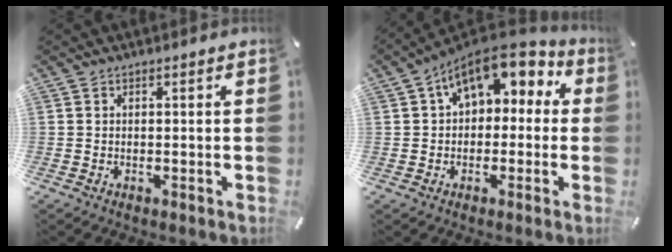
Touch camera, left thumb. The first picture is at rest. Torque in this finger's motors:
{"motor_torque": [2.07, 2.93, 1.22, 0.61, 0.19]}